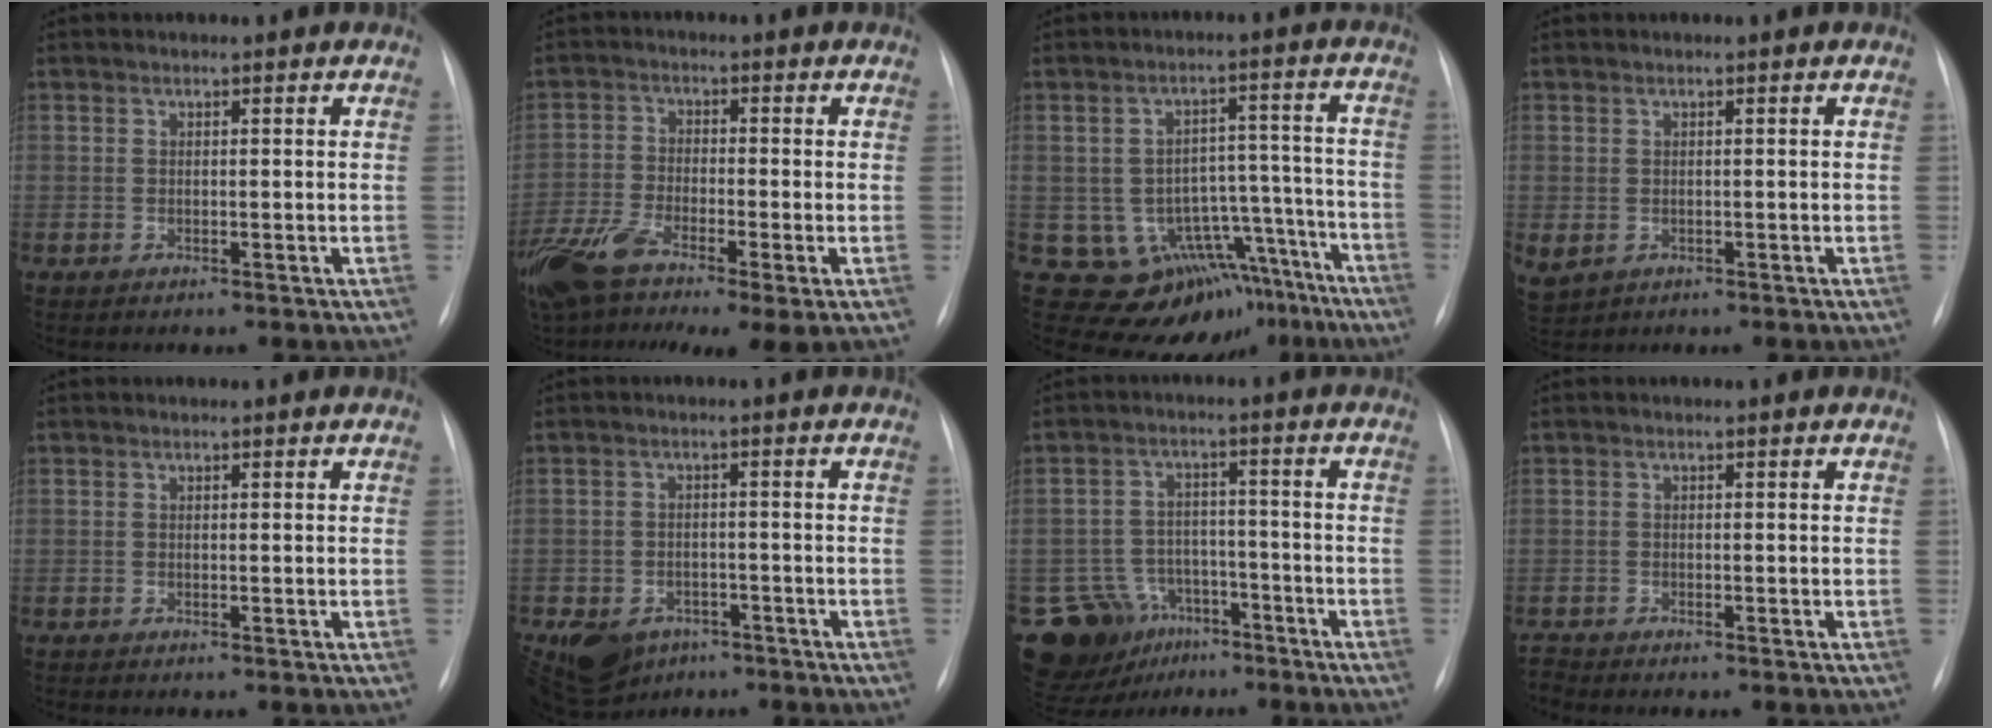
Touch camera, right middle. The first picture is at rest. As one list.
[{"total": 13.9, "force": [-7.7, 3.8, 10.9], "torque": [-0.236, -0.025, -0.140]}, {"total": 14.4, "force": [-9.1, 10.0, 5.0], "torque": [-0.050, 0.067, -0.104]}, {"total": 3.4, "force": [-0.8, 2.6, 2.0], "torque": [-0.051, -0.003, 0.001]}, {"total": 0.0}, {"total": 12.0, "force": [-6.9, 8.7, 4.7], "torque": [-0.116, -0.002, -0.094]}, {"total": 14.8, "force": [-8.9, 10.8, 4.7], "torque": [-0.103, 0.032, -0.130]}, {"total": 1.2, "force": [-1.1, -0.3, -0.4], "torque": [0.007, -0.007, -0.020]}]